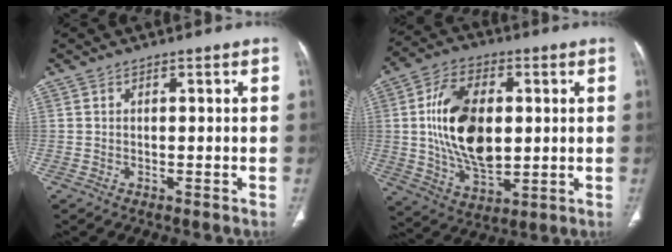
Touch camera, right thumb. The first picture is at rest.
{"total": 17.8, "force": [1.7, 10.4, 14.3], "torque": [-0.241, -0.004, 0.038]}